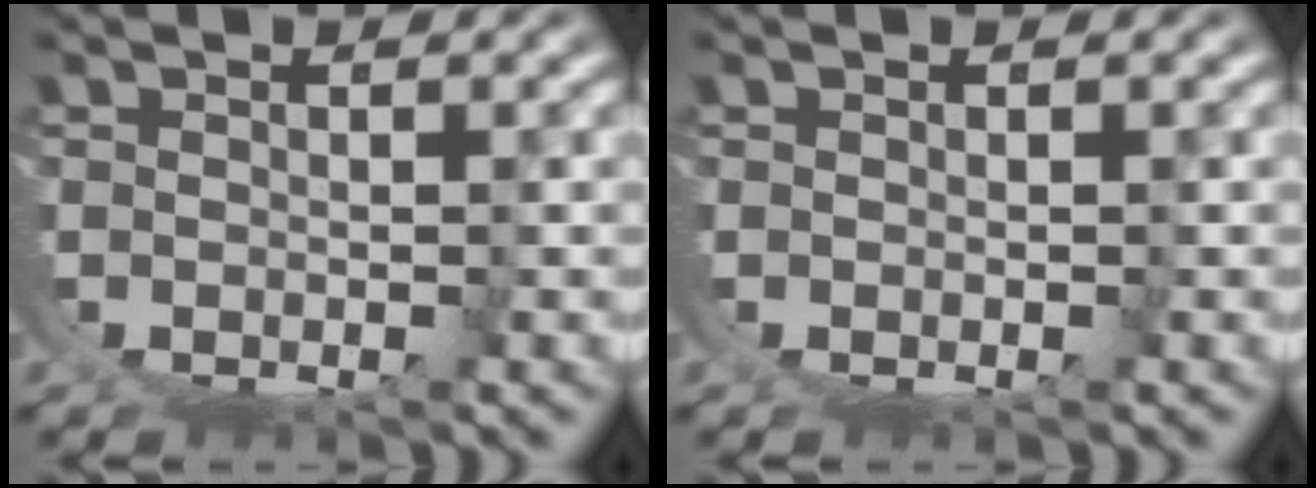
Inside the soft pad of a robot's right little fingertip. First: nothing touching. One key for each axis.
{"total": 0.0}